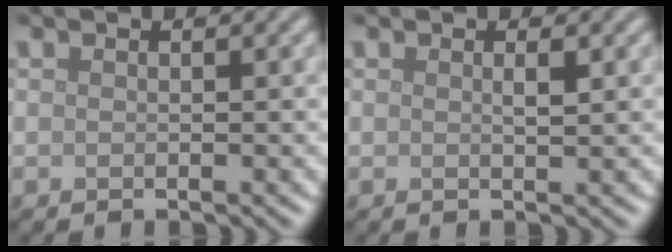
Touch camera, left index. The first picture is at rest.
{"total": 0.8, "force": [0.3, 0.1, 0.8], "torque": [-0.013, 0.001, 0.004]}